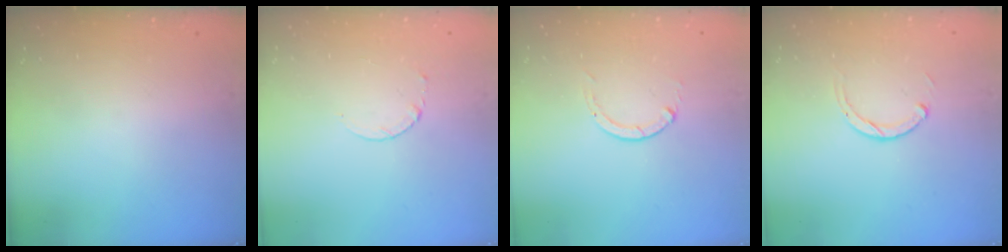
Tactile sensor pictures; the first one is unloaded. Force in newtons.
{"total": 2.6, "press": 2.6, "slide": 0.3}
{"total": 0.0}
{"total": 2.3, "press": 2.3, "slide": 0.3}